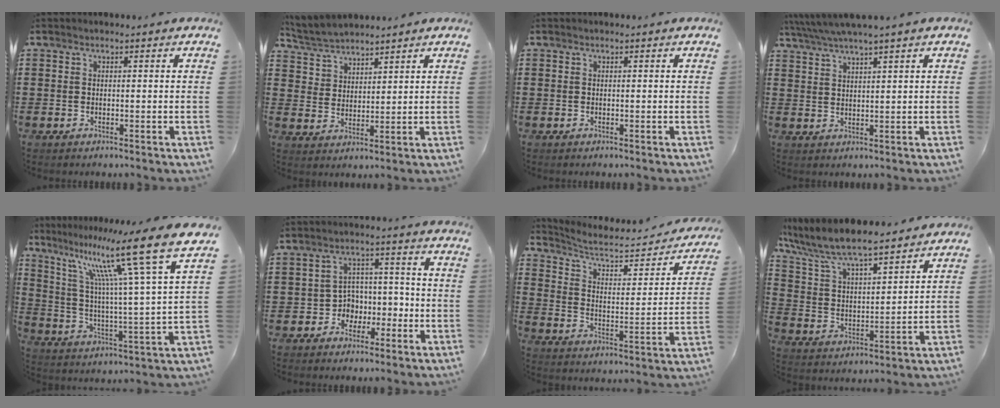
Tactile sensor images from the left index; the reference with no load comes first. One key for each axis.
{"total": 4.3, "fx": 4.1, "fy": 1.4, "fz": 0.1, "tx": -0.023, "ty": -0.010, "tz": 0.076}
{"total": 0.0}
{"total": 3.4, "fx": 2.8, "fy": -0.5, "fz": 1.9, "tx": -0.045, "ty": -0.006, "tz": 0.049}
{"total": 15.0, "fx": 10.9, "fy": 0.5, "fz": 10.3, "tx": -0.203, "ty": -0.078, "tz": 0.168}
{"total": 4.6, "fx": -1.8, "fy": 4.1, "fz": 0.7, "tx": -0.031, "ty": 0.005, "tz": -0.035}
{"total": 4.7, "fx": 3.9, "fy": 1.2, "fz": 2.3, "tx": -0.068, "ty": -0.029, "tz": 0.058}
{"total": 7.2, "fx": 6.5, "fy": 0.9, "fz": 2.8, "tx": -0.086, "ty": -0.037, "tz": 0.108}